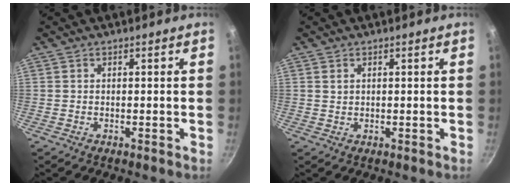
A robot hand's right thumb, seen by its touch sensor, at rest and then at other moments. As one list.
[{"total": 1.0, "force": [0.5, 0.8, 0.5], "torque": [-0.008, 0.002, 0.010]}]